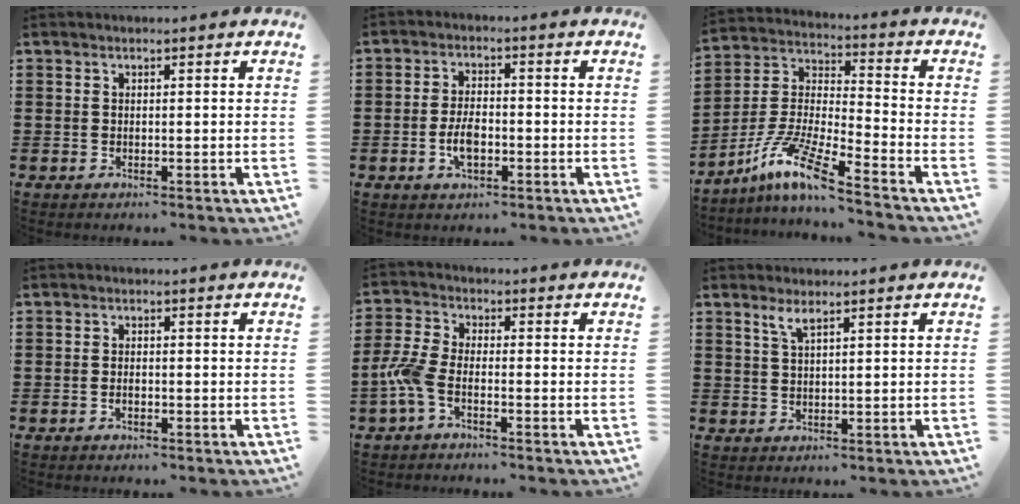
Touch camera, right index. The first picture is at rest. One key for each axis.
{"total": 4.5, "fx": -1.2, "fy": 2.3, "fz": 3.8, "tx": -0.081, "ty": 0.003, "tz": -0.024}
{"total": 10.7, "fx": -8.0, "fy": 0.4, "fz": 7.1, "tx": -0.163, "ty": -0.012, "tz": -0.163}
{"total": 1.0, "fx": -0.4, "fy": 0.5, "fz": 0.8, "tx": -0.017, "ty": -0.003, "tz": -0.006}
{"total": 5.3, "fx": -2.1, "fy": 2.1, "fz": 4.4, "tx": -0.119, "ty": -0.011, "tz": -0.047}
{"total": 2.3, "fx": 1.6, "fy": -0.1, "fz": 1.6, "tx": -0.031, "ty": 0.001, "tz": 0.029}